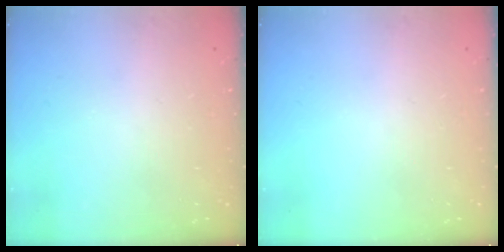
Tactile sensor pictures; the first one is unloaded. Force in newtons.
{"total": 0.0}